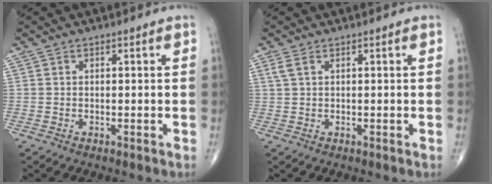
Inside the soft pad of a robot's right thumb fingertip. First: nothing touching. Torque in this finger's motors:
{"motor_torque": [-0.19, -0.19, 0.49, 0.26, 0.09]}